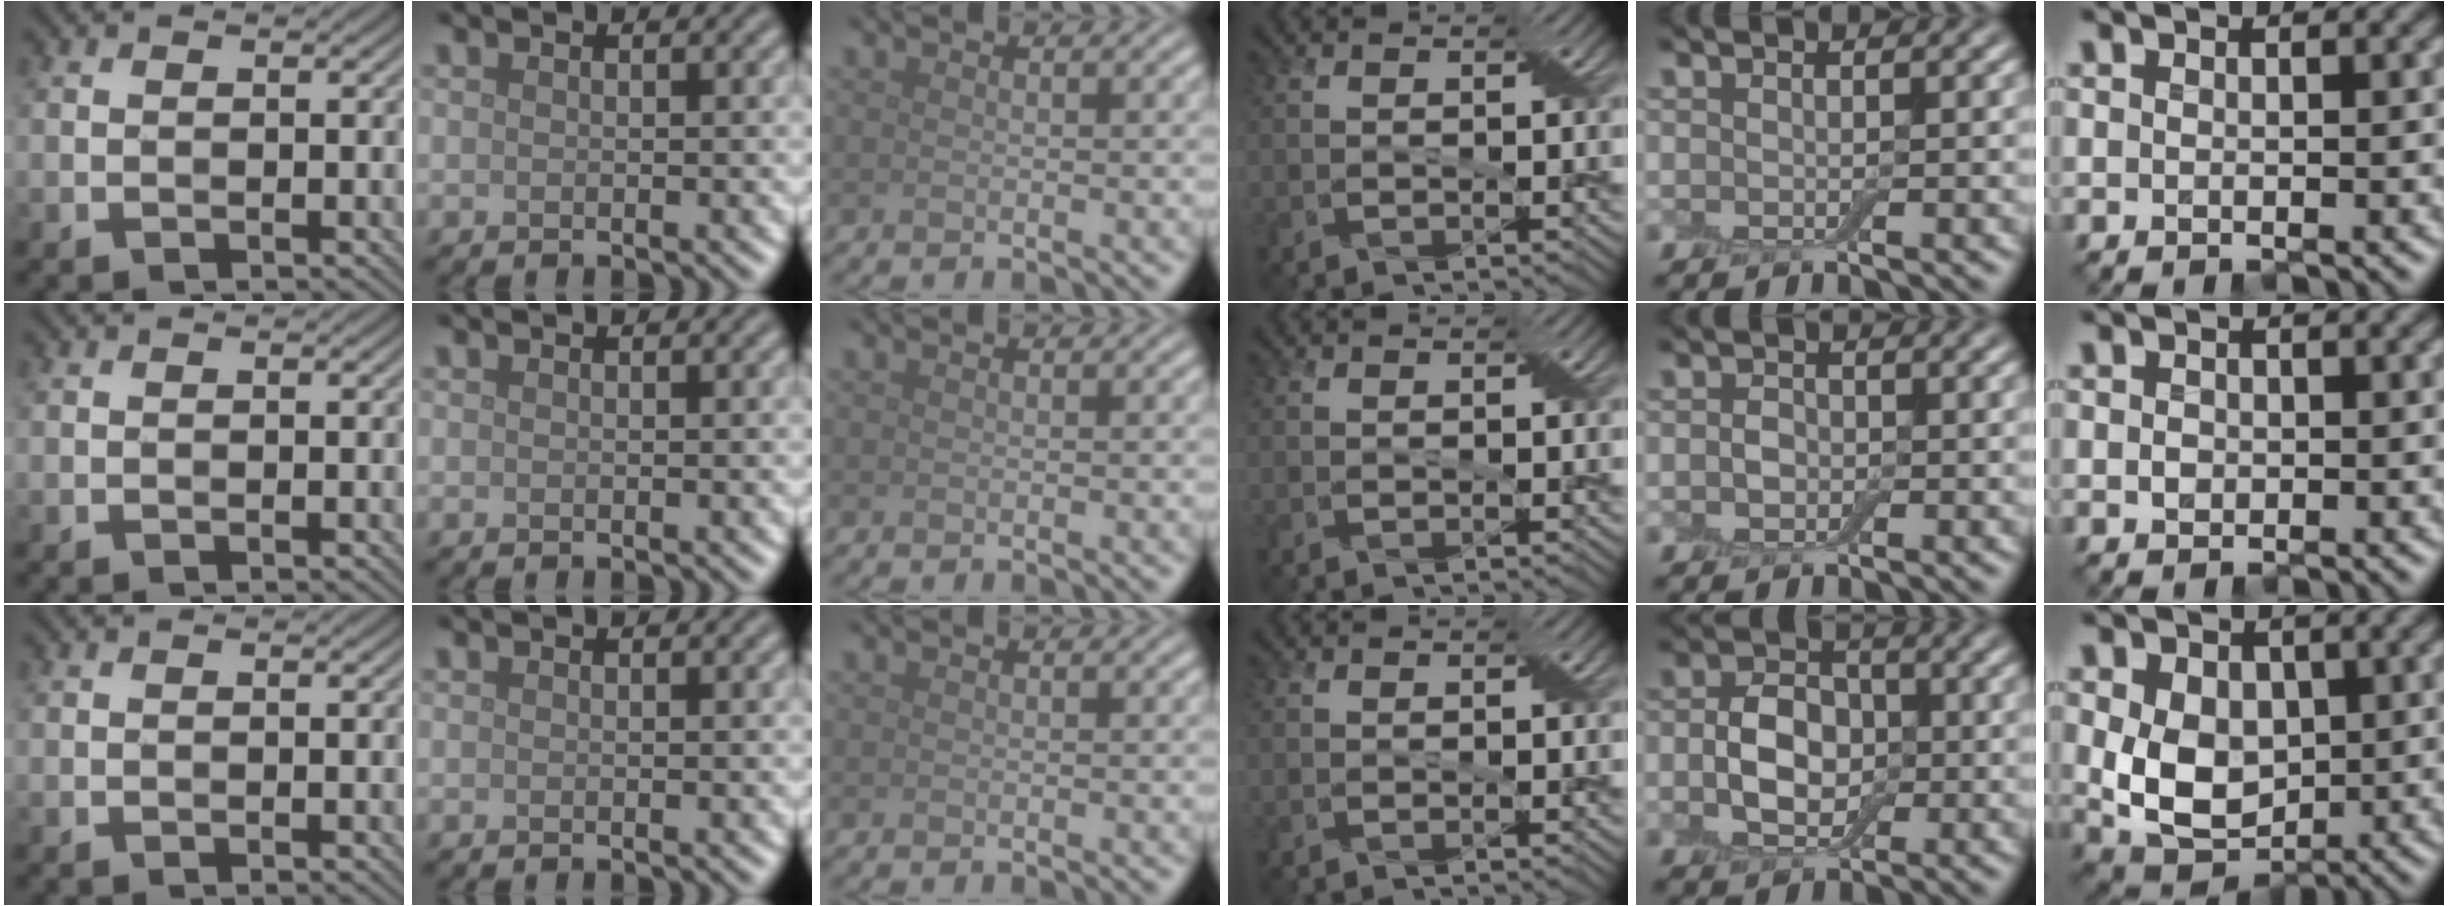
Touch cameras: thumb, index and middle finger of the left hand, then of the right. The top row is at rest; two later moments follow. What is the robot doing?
{"motion": "press", "object": "electronic device side button"}